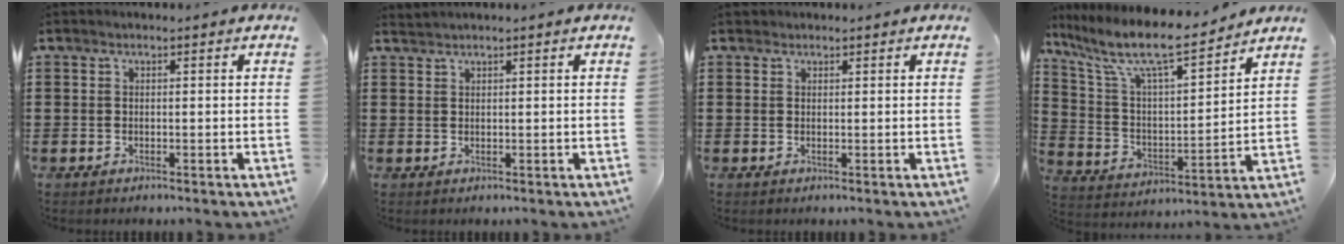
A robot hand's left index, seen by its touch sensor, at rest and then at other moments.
{"total": 0.8, "force": [0.8, -0.1, 0.1], "torque": [-0.003, -0.002, 0.017]}
{"total": 0.8, "force": [0.7, 0.4, 0.0], "torque": [-0.002, 0.003, 0.014]}
{"total": 10.3, "force": [8.2, 1.7, 6.0], "torque": [-0.151, -0.049, 0.138]}